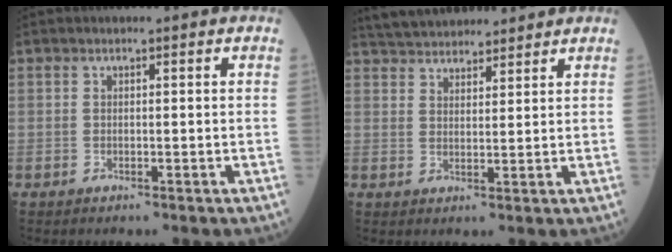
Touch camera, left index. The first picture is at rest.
{"total": 12.0, "force": [11.1, 3.0, 3.4], "torque": [-0.049, 0.037, 0.177]}